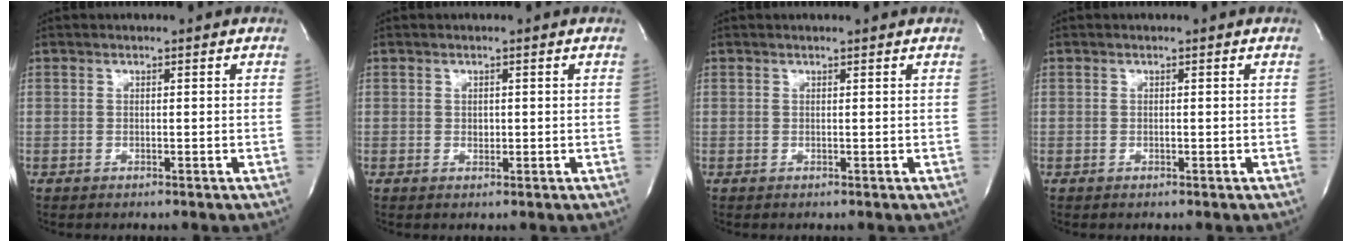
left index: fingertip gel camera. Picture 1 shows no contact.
{"total": 0.8, "force": [0.1, 0.7, 0.5], "torque": [-0.005, 0.001, 0.001]}
{"total": 1.4, "force": [1.3, -0.1, 0.4], "torque": [-0.012, 0.007, 0.017]}
{"total": 0.0}